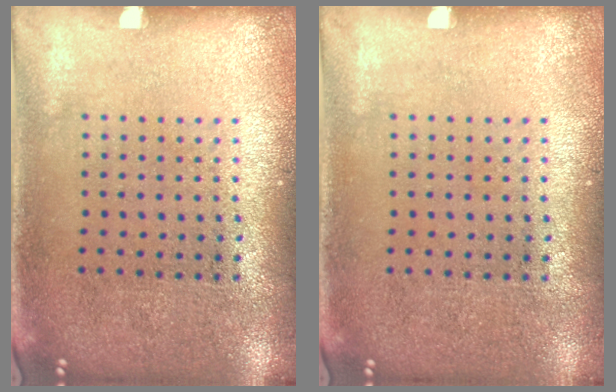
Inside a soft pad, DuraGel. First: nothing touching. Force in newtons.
{"total": 0.0}